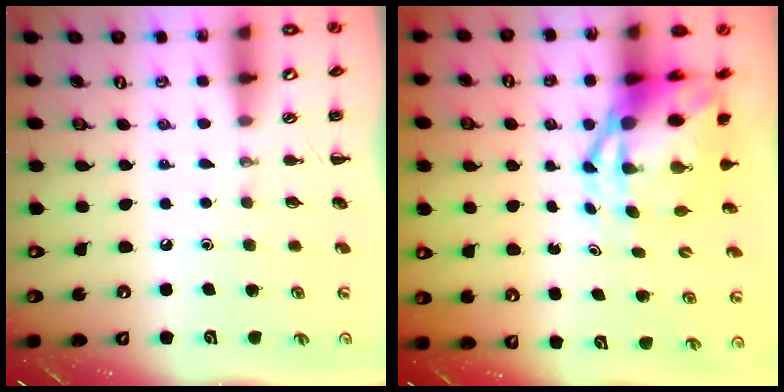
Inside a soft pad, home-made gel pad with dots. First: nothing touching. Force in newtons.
{"total": 8.8, "press": 8.4, "slide": 2.4}